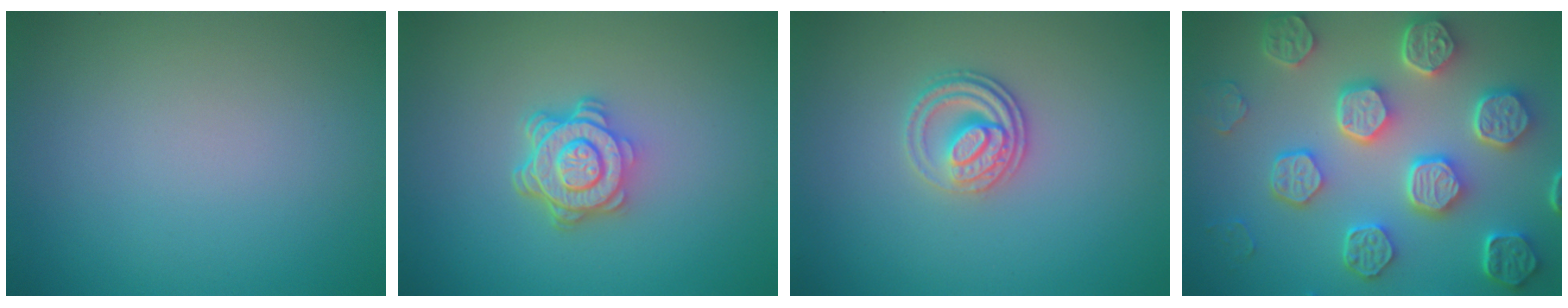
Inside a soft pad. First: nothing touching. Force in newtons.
{"total": 4.7, "press": 3.5, "slide": 3.1}
{"total": 2.8, "press": 2.6, "slide": 1.0}
{"total": 8.5, "press": 6.5, "slide": 5.5}